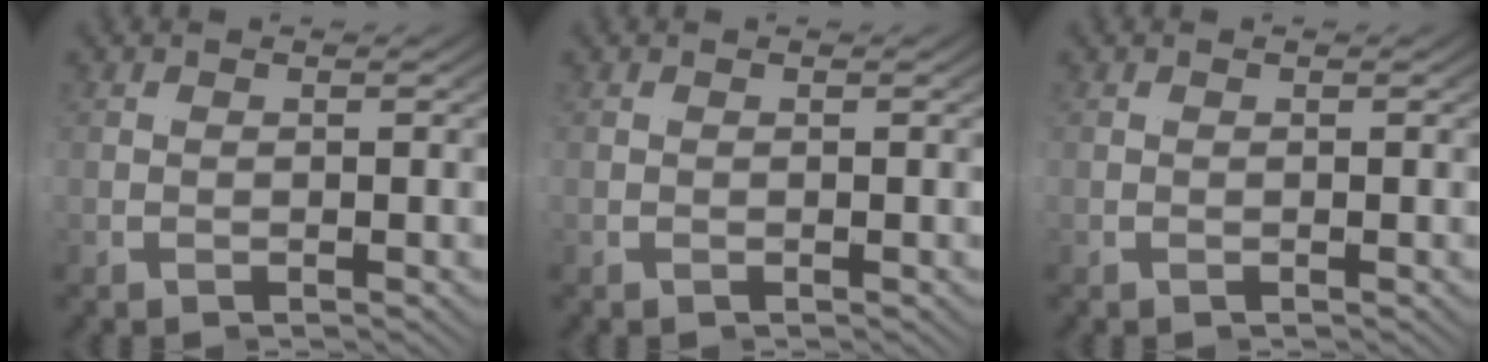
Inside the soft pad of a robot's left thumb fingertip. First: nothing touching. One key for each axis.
{"total": 0.0}
{"total": 0.0}